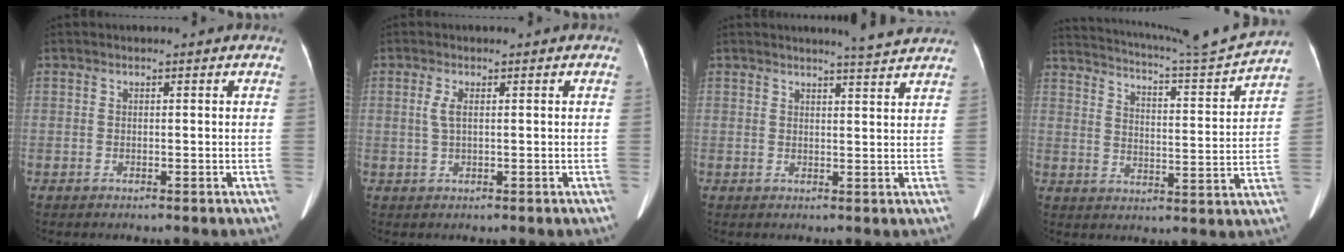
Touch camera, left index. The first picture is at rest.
{"total": 1.9, "force": [0.4, 0.4, 1.8], "torque": [-0.045, 0.003, 0.010]}
{"total": 4.5, "force": [4.2, -0.6, 1.3], "torque": [-0.026, -0.005, 0.046]}
{"total": 15.1, "force": [14.2, -1.8, 4.6], "torque": [-0.092, -0.045, 0.201]}